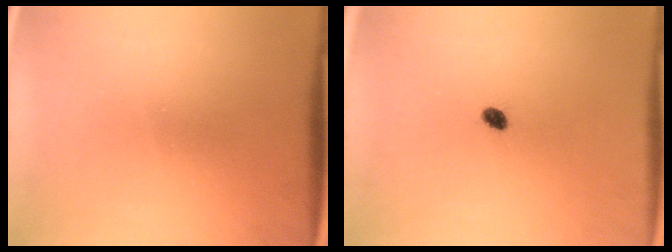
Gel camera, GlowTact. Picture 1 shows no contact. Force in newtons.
{"total": 1.7}